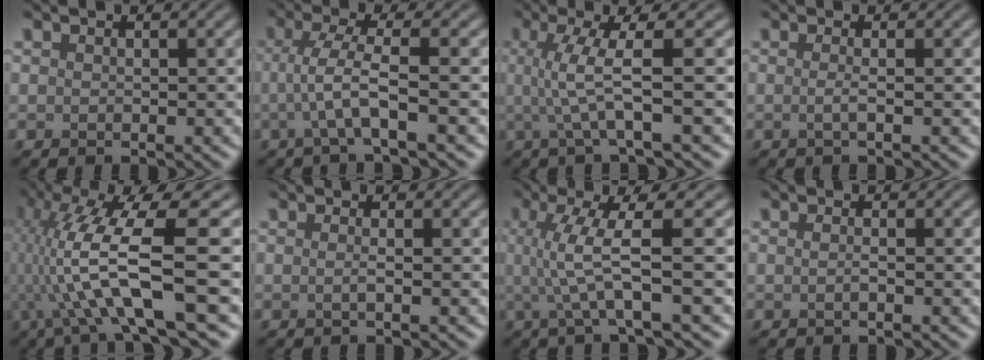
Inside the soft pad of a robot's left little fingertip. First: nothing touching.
{"total": 3.5, "force": [-0.8, 0.5, 3.4], "torque": [-0.067, 0.002, -0.015]}
{"total": 4.9, "force": [-0.2, 0.6, 4.8], "torque": [-0.090, 0.003, -0.002]}
{"total": 1.5, "force": [-0.5, 0.5, 1.3], "torque": [-0.017, -0.004, -0.020]}
{"total": 12.0, "force": [-0.9, 2.4, 11.7], "torque": [-0.207, 0.012, -0.009]}
{"total": 1.1, "force": [-0.4, 0.4, 1.0], "torque": [-0.012, -0.004, -0.017]}
{"total": 5.4, "force": [0.0, 0.7, 5.4], "torque": [-0.100, 0.004, 0.001]}
{"total": 0.9, "force": [-0.6, 0.2, 0.6], "torque": [-0.008, -0.002, -0.014]}